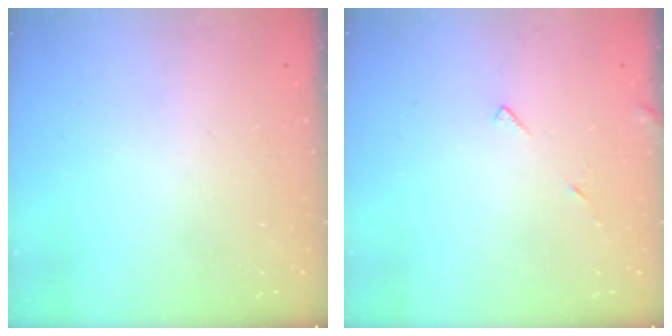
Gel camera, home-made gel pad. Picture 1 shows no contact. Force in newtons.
{"total": 5.7, "press": 5.7, "slide": 0.6}